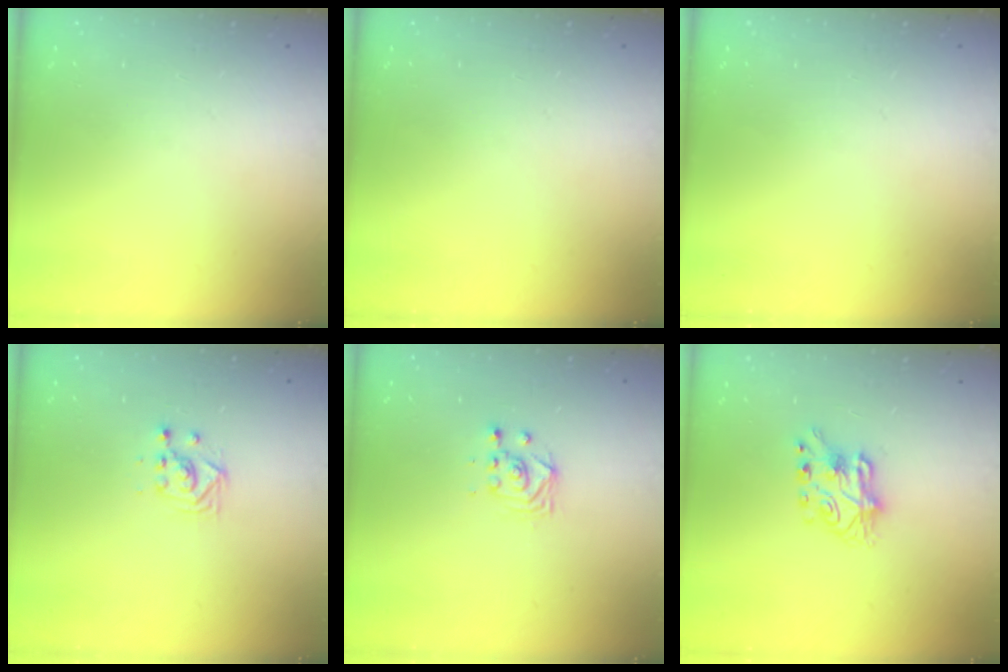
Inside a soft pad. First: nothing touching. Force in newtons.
{"total": 0.0}
{"total": 0.0}
{"total": 3.2, "press": 3.2, "slide": 0.2}
{"total": 2.9, "press": 2.9, "slide": 0.1}
{"total": 6.9, "press": 6.9, "slide": 0.3}